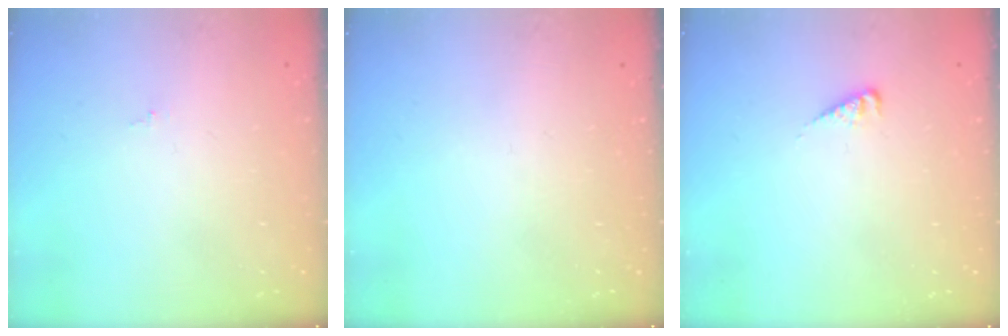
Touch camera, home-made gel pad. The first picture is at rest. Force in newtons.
{"total": 0.0}
{"total": 2.6, "press": 2.6, "slide": 0.5}